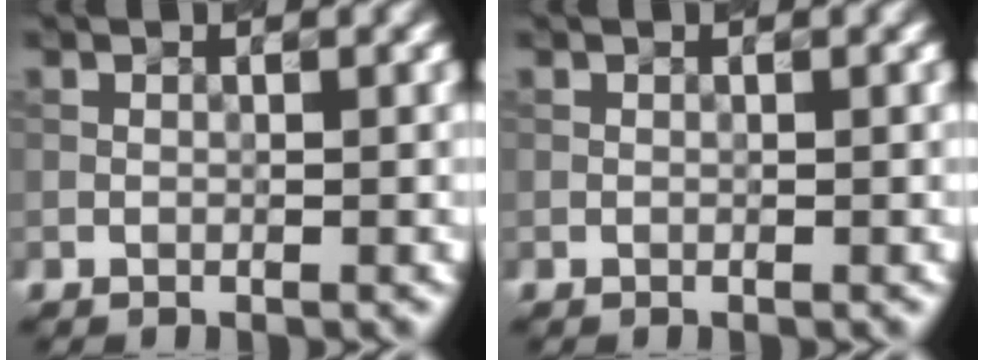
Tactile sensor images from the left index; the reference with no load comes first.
{"total": 0.0}